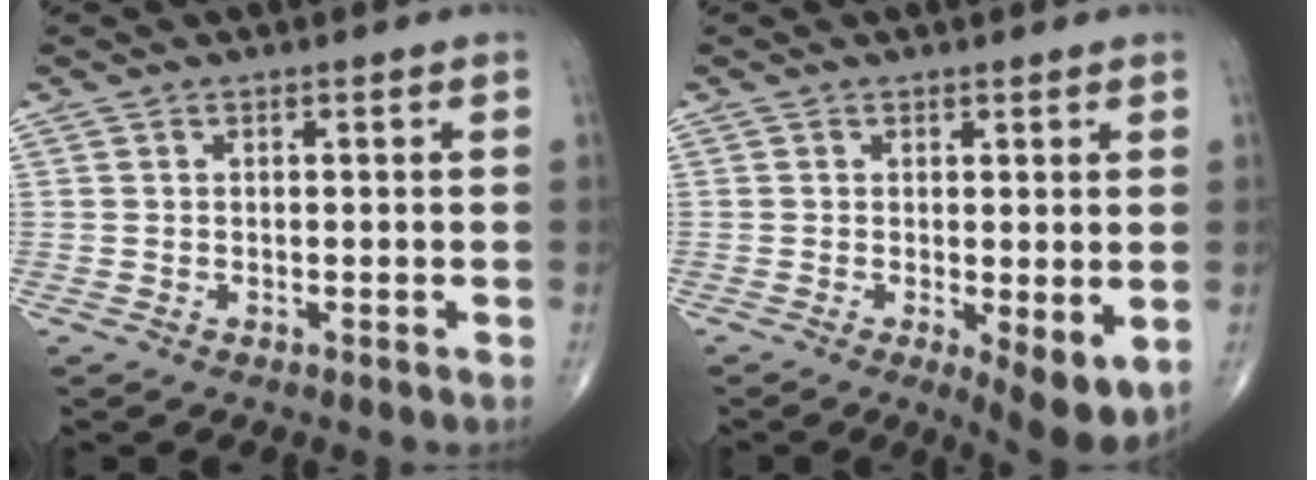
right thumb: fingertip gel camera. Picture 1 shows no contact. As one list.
[{"total": 6.7, "force": [-1.1, 2.2, 6.2], "torque": [-0.090, -0.022, -0.014]}]